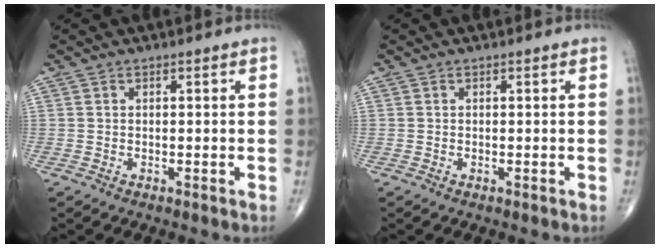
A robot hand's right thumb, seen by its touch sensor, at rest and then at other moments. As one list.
[{"total": 0.0}]